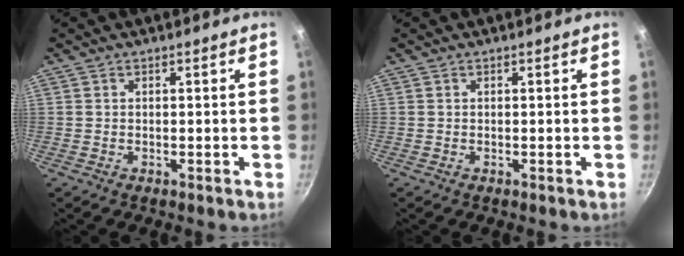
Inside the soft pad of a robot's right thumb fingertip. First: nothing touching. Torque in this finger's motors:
{"motor_torque": [-0.14, -0.02, 0.44, 0.09, 0.05]}